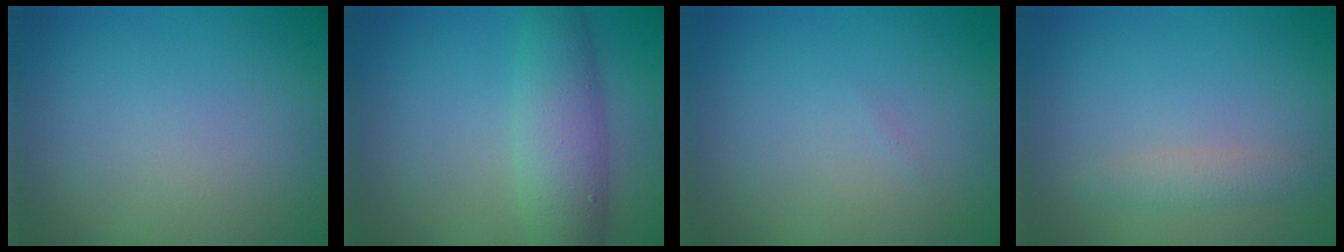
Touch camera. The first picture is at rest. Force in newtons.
{"total": 4.9, "press": 4.9, "slide": 0.1}
{"total": 0.0}
{"total": 1.4, "press": 1.4, "slide": 0.1}